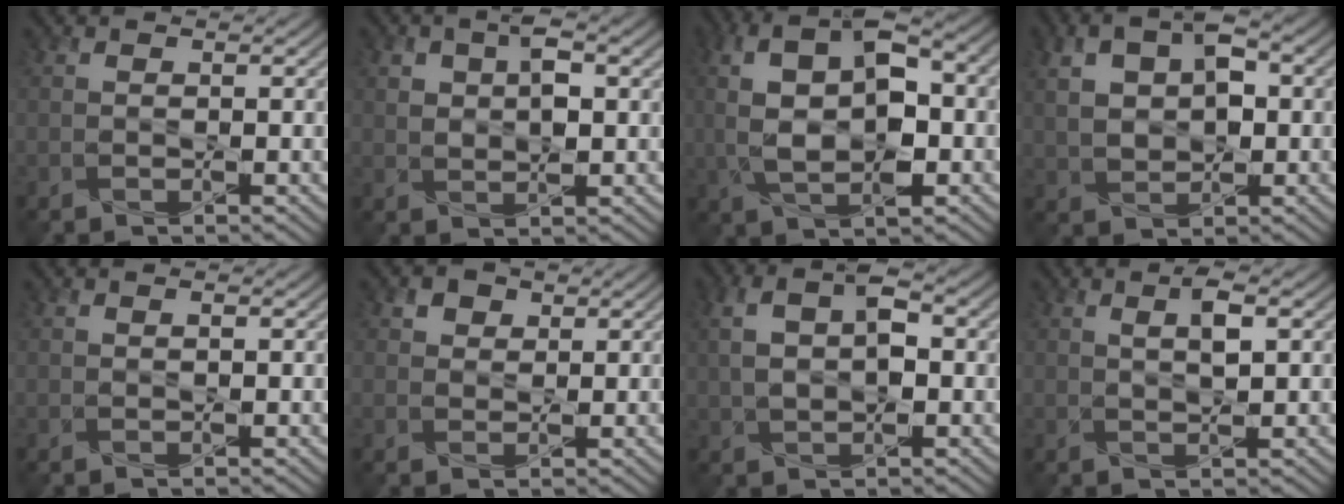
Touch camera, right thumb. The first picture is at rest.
{"total": 5.4, "force": [1.5, 2.7, 4.5], "torque": [-0.089, 0.002, 0.028]}
{"total": 11.2, "force": [0.7, 5.6, 9.7], "torque": [-0.200, 0.002, 0.014]}
{"total": 7.6, "force": [1.6, 4.4, 5.9], "torque": [-0.120, 0.010, 0.027]}
{"total": 0.5, "force": [0.2, 0.1, 0.5], "torque": [-0.009, 0.002, 0.003]}
{"total": 2.2, "force": [1.1, 1.6, 0.9], "torque": [-0.019, -0.001, 0.018]}
{"total": 6.2, "force": [0.9, 3.2, 5.3], "torque": [-0.116, 0.008, 0.016]}
{"total": 2.8, "force": [1.0, 0.6, 2.6], "torque": [-0.051, 0.004, 0.019]}